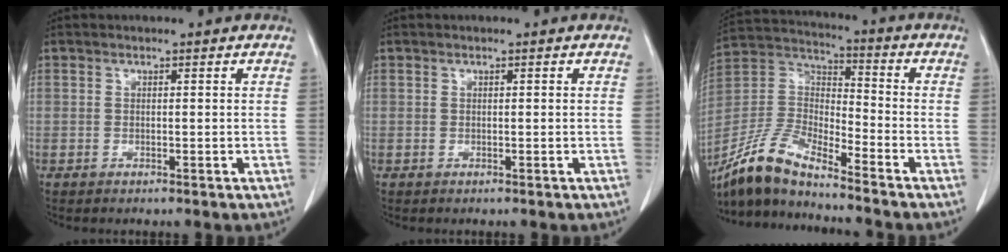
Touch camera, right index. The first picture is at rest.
{"total": 0.0}
{"total": 12.1, "force": [-10.7, 1.3, 5.4], "torque": [-0.123, 0.008, -0.212]}